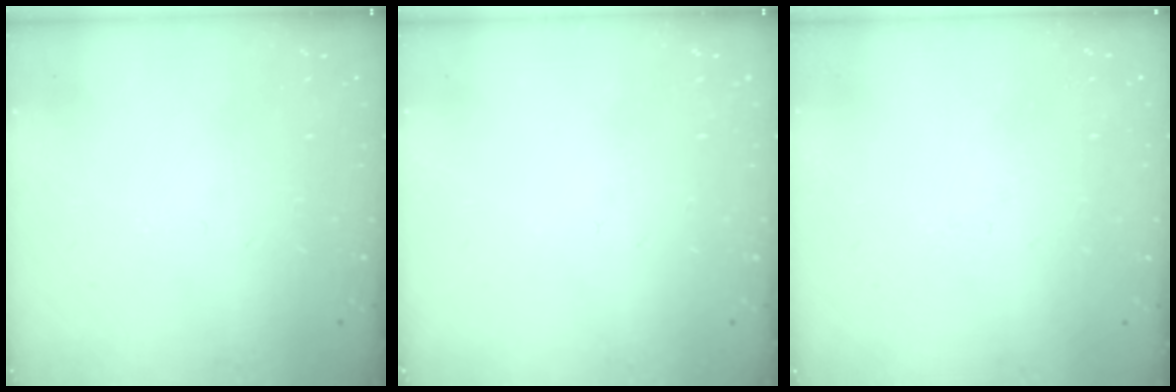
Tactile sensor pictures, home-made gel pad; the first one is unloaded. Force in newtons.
{"total": 0.0}
{"total": 1.8, "press": 1.6, "slide": 0.6}